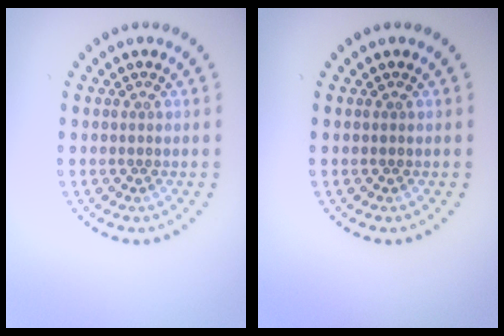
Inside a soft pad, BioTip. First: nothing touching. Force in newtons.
{"total": 0.0}